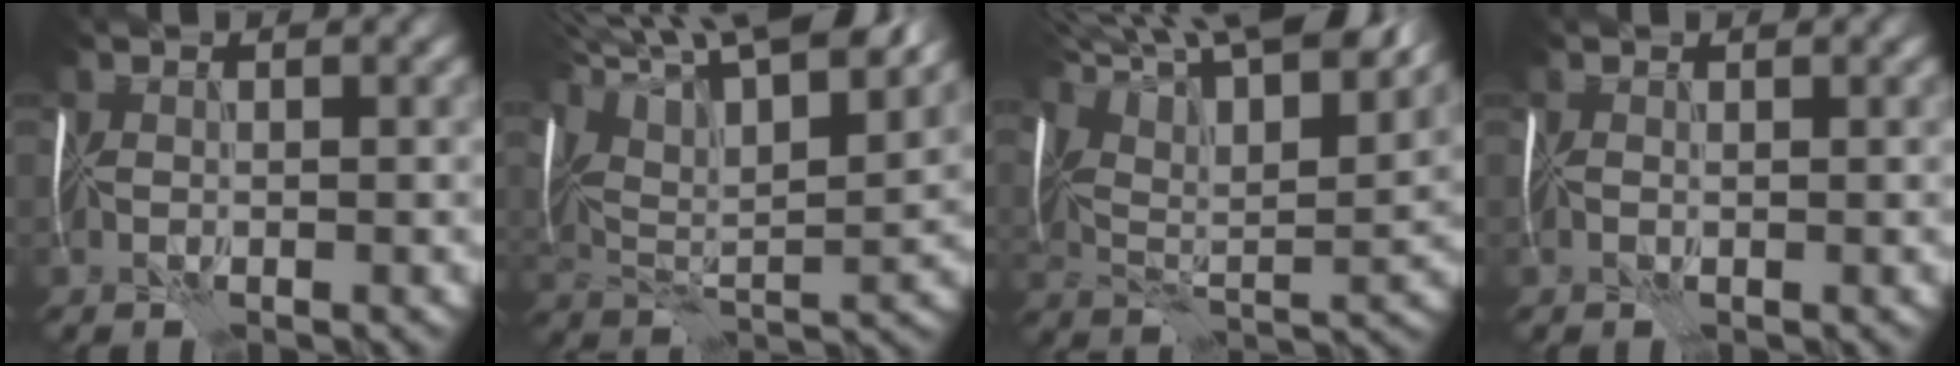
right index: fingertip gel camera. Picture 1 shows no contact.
{"total": 15.6, "force": [10.0, 4.7, 11.0], "torque": [-0.198, 0.041, 0.145]}
{"total": 15.8, "force": [11.3, 4.4, 10.1], "torque": [-0.181, 0.045, 0.153]}
{"total": 0.7, "force": [0.3, 0.5, 0.5], "torque": [-0.008, 0.005, 0.002]}